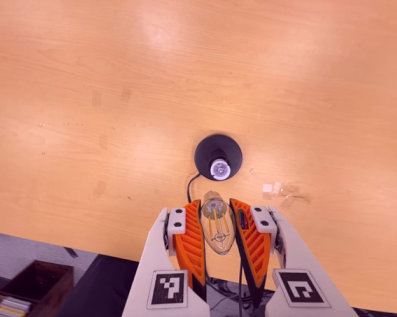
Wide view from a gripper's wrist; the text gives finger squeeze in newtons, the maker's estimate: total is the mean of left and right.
{"total": 19.6, "left": 21.4, "right": 17.8}